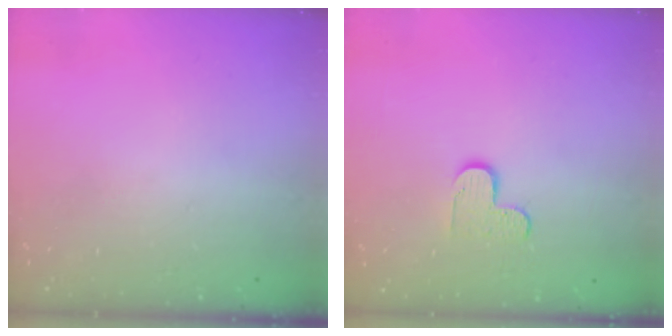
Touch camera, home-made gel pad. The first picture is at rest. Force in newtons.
{"total": 5.7, "press": 5.7, "slide": 0.4}